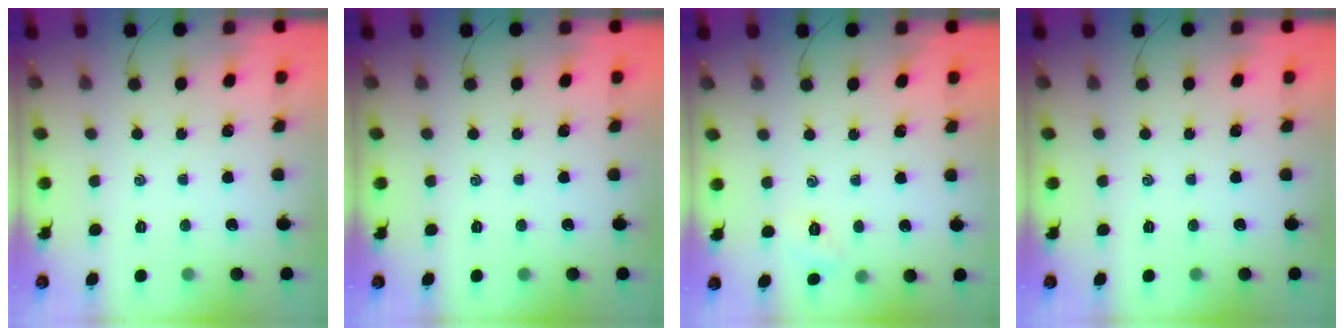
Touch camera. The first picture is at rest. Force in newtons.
{"total": 0.0}
{"total": 2.2, "press": 2.2, "slide": 0.6}
{"total": 0.0}